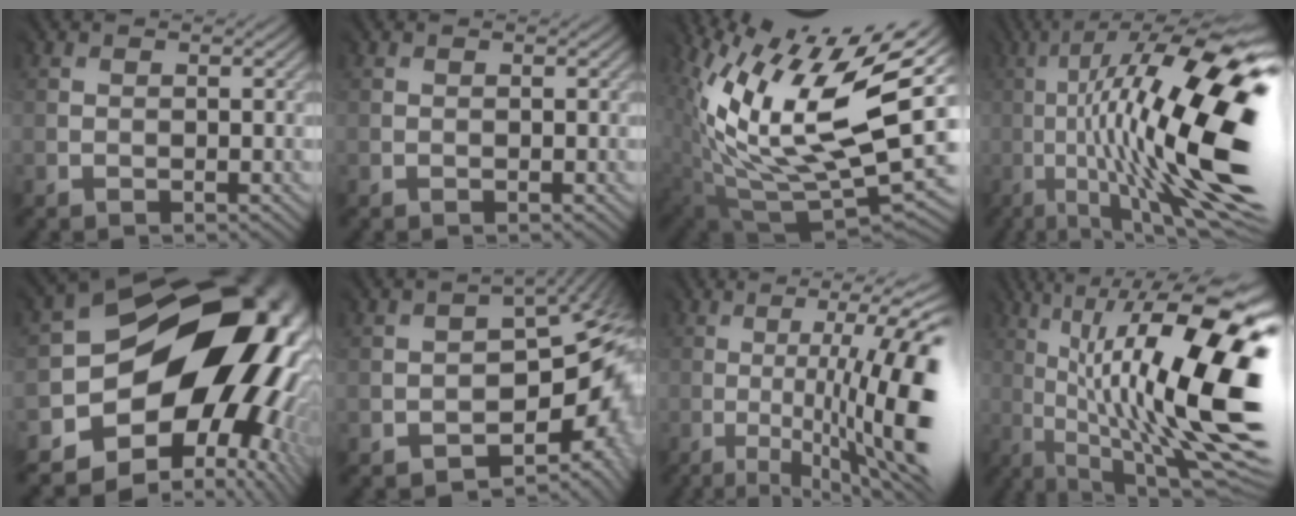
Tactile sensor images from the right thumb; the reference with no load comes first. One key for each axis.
{"total": 0.0}
{"total": 15.7, "fx": 5.7, "fy": 7.1, "fz": 12.8, "tx": -0.230, "ty": 0.004, "tz": 0.115}
{"total": 19.2, "fx": -0.5, "fy": 5.1, "fz": 18.6, "tx": -0.302, "ty": 0.021, "tz": 0.003}
{"total": 18.2, "fx": -2.9, "fy": 14.0, "fz": 11.2, "tx": -0.143, "ty": -0.046, "tz": -0.025}
{"total": 9.0, "fx": -4.1, "fy": 4.9, "fz": 6.3, "tx": -0.062, "ty": -0.019, "tz": -0.056}
{"total": 14.4, "fx": -2.3, "fy": 3.6, "fz": 13.7, "tx": -0.173, "ty": 0.001, "tz": -0.021}
{"total": 19.2, "fx": 1.6, "fy": 5.6, "fz": 18.3, "tx": -0.286, "ty": 0.031, "tz": 0.046}